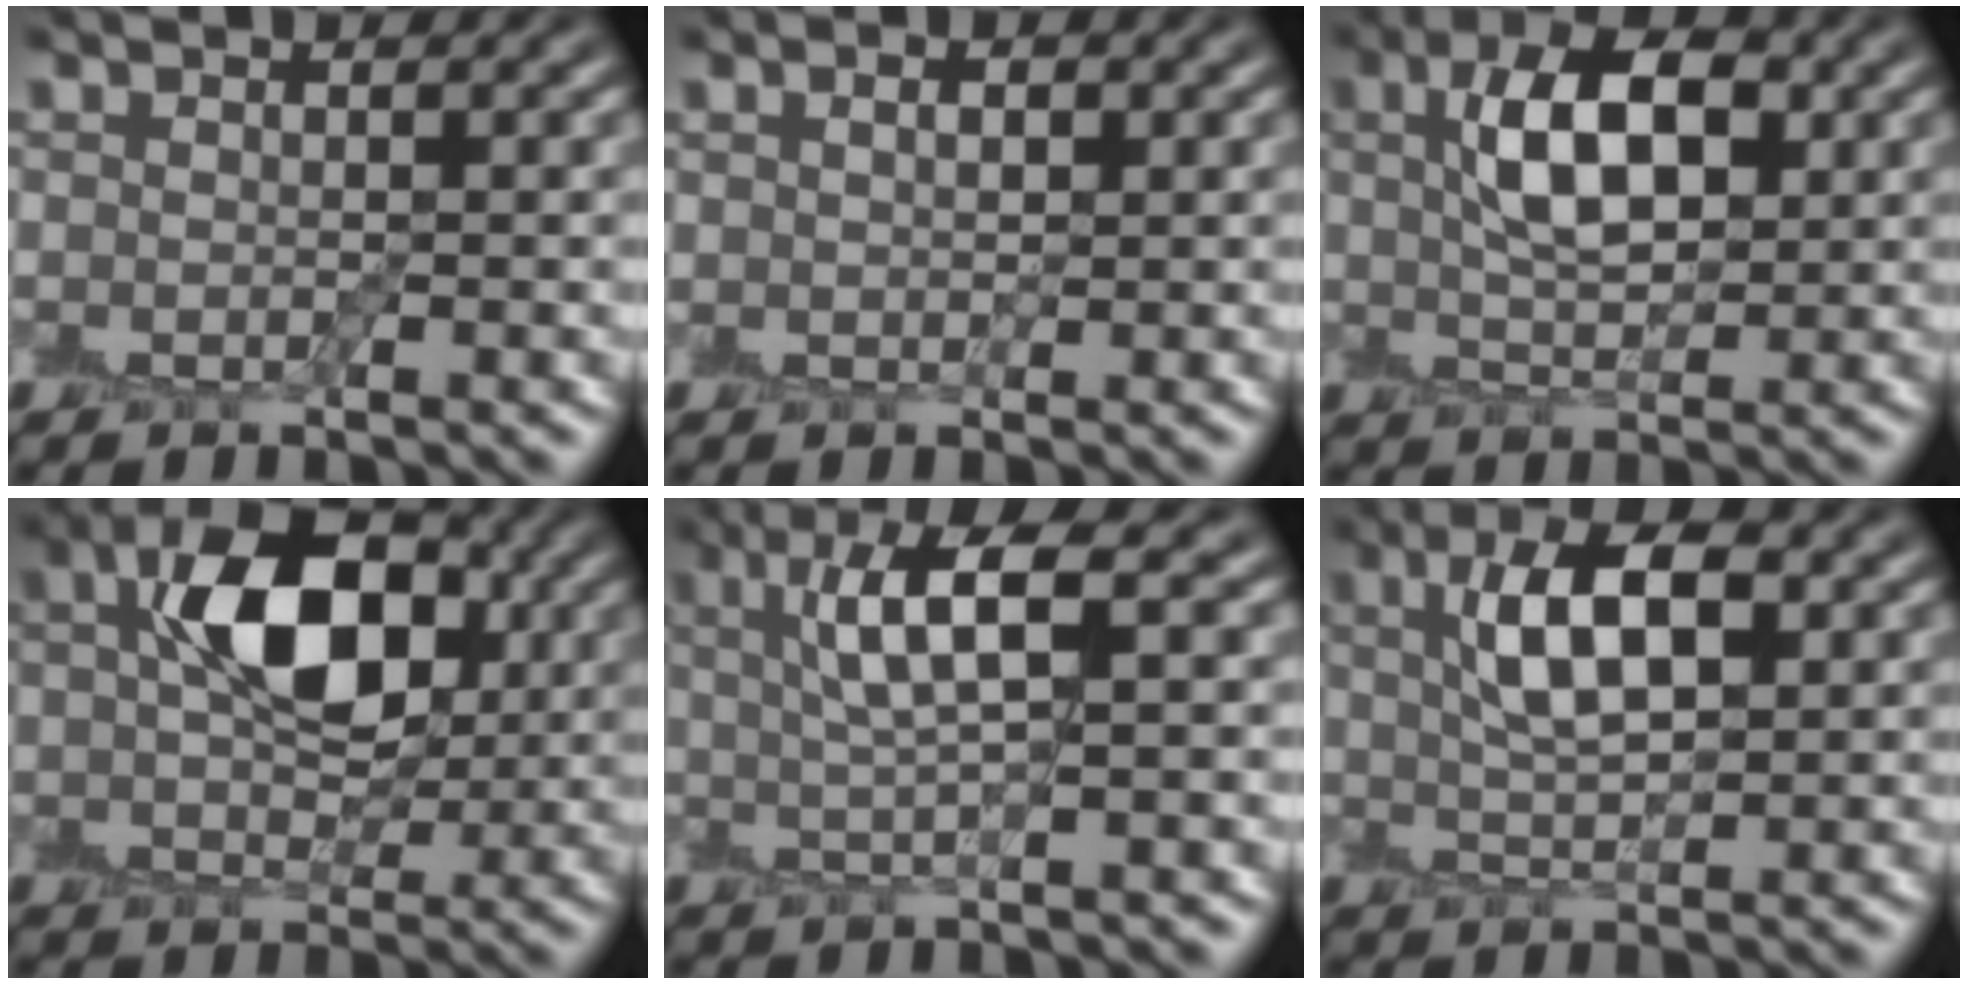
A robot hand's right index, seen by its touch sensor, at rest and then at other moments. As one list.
[{"total": 1.4, "force": [0.7, 0.8, 0.9], "torque": [-0.018, 0.003, 0.018]}, {"total": 6.1, "force": [1.7, 2.8, 5.2], "torque": [-0.100, 0.011, 0.029]}, {"total": 8.9, "force": [2.0, 5.4, 6.7], "torque": [-0.116, 0.010, 0.029]}, {"total": 5.2, "force": [1.4, 0.8, 4.9], "torque": [-0.094, 0.006, 0.026]}, {"total": 5.7, "force": [1.9, 2.0, 4.9], "torque": [-0.097, 0.011, 0.032]}]